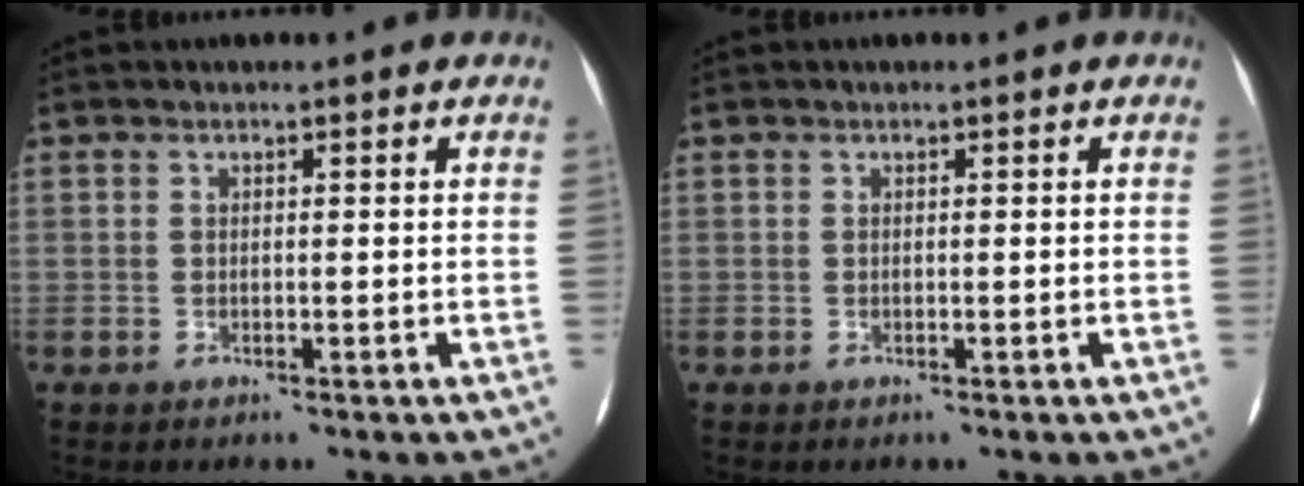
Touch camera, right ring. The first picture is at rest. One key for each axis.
{"total": 0.0}